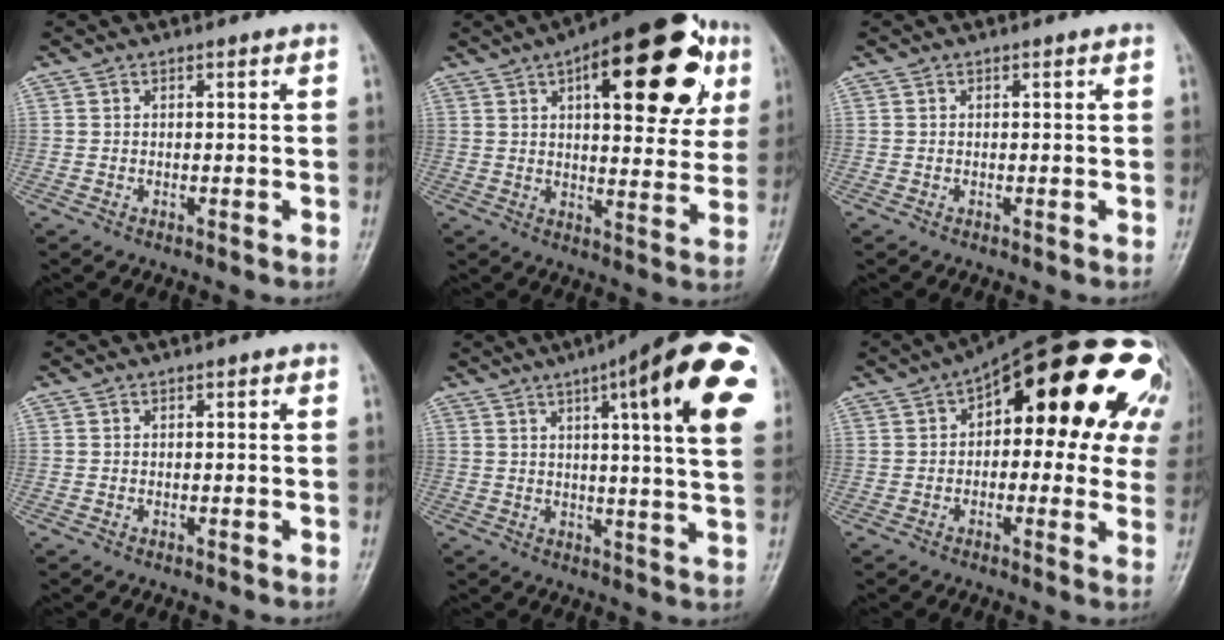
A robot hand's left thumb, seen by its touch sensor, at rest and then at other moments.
{"total": 24.0, "force": [9.5, 10.0, 19.6], "torque": [-0.233, 0.002, 0.126]}
{"total": 0.0}
{"total": 0.0}
{"total": 23.7, "force": [9.3, 4.3, 21.4], "torque": [-0.250, -0.009, 0.116]}
{"total": 24.2, "force": [7.2, 11.3, 20.1], "torque": [-0.238, 0.035, 0.088]}